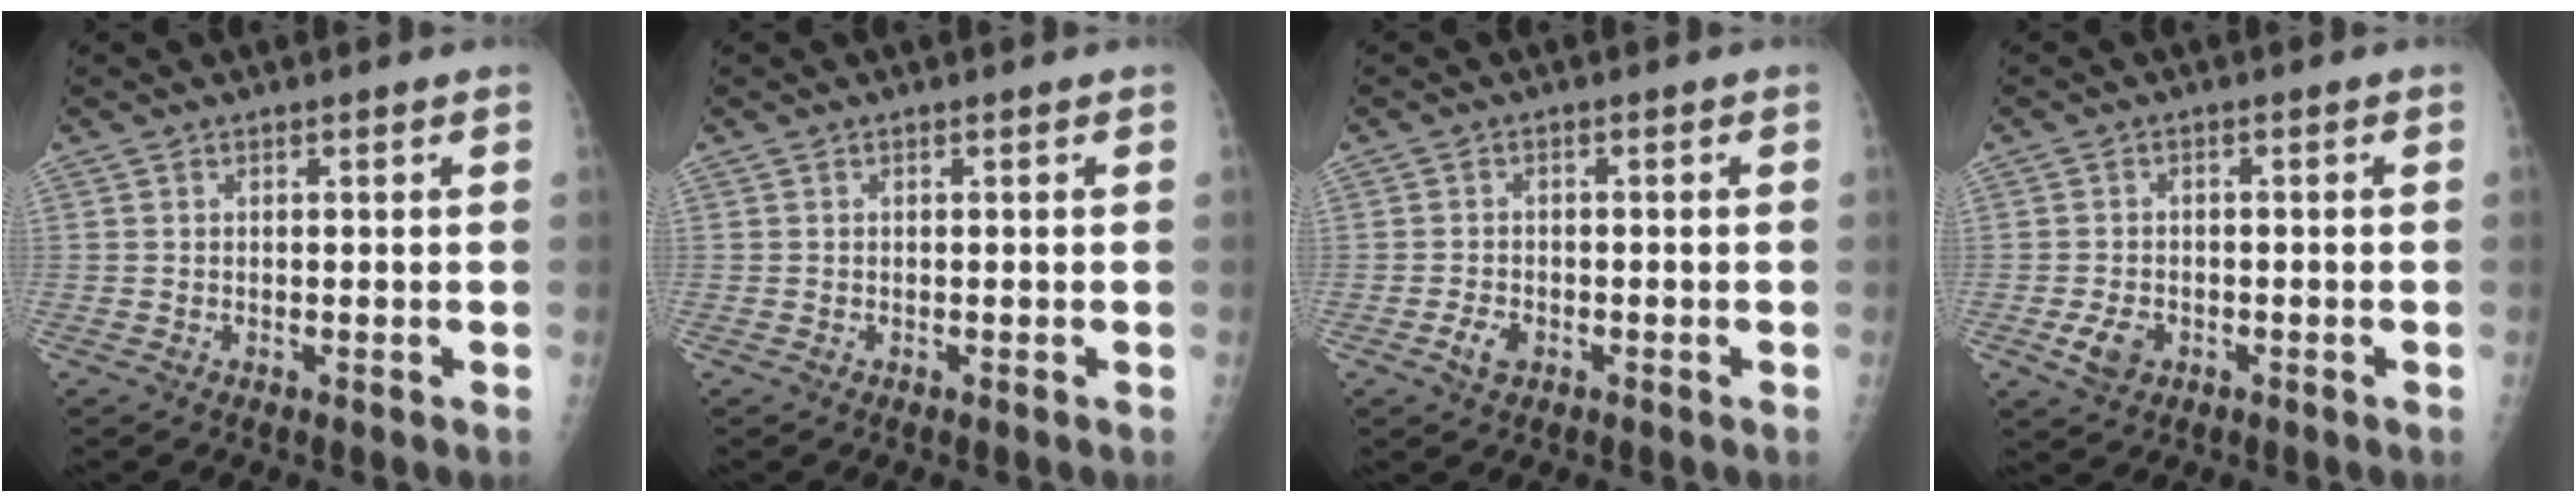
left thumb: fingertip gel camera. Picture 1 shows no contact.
{"total": 0.0}
{"total": 2.7, "force": [-1.4, 1.7, 1.6], "torque": [-0.025, 0.006, -0.021]}
{"total": 3.9, "force": [-1.6, 2.7, 2.3], "torque": [-0.038, 0.002, -0.025]}